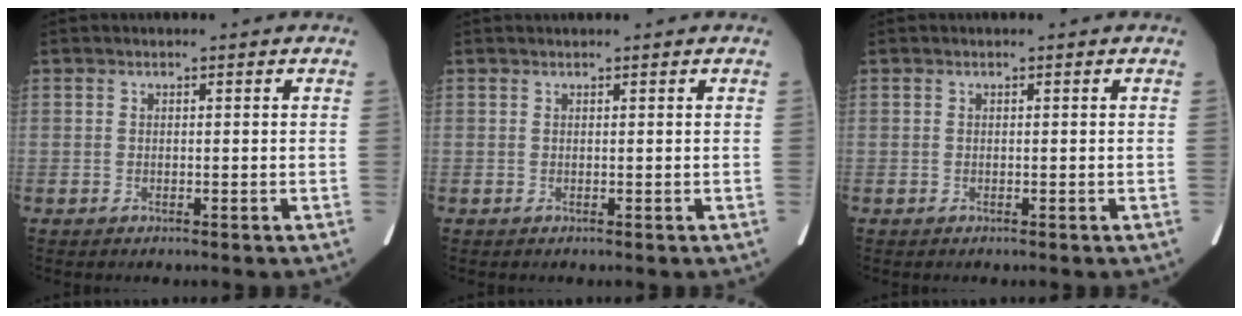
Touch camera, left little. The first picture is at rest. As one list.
[{"total": 1.1, "force": [1.0, 0.0, 0.4], "torque": [-0.005, 0.021, 0.021]}, {"total": 0.0}]